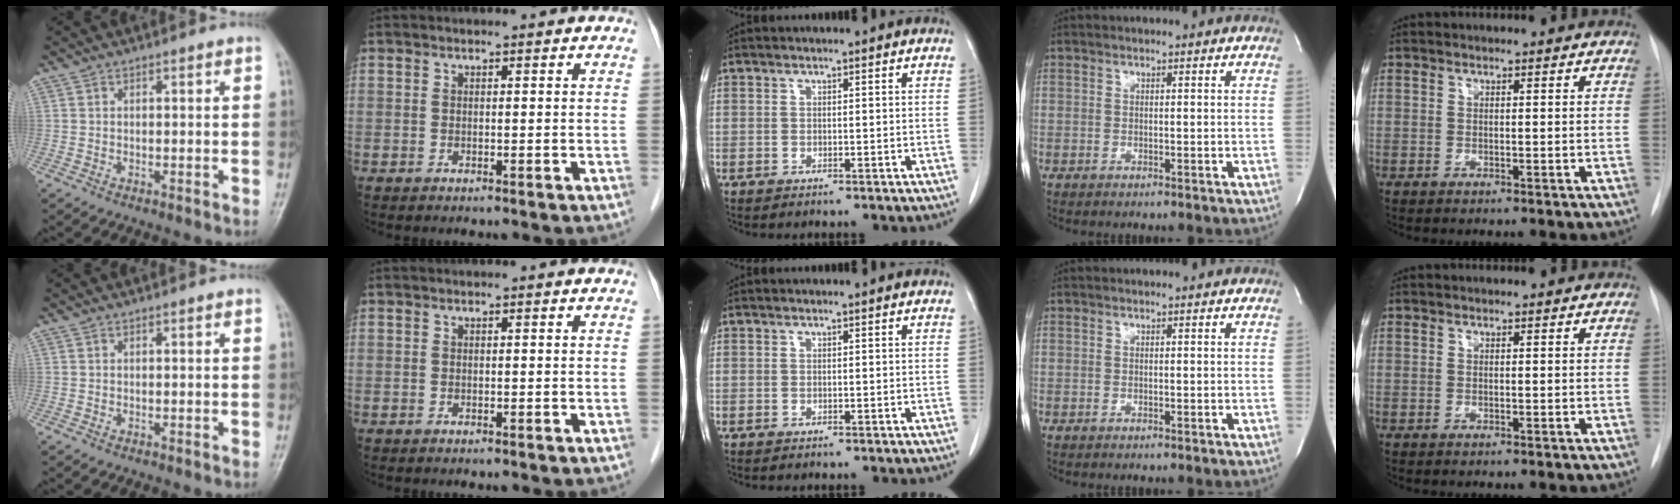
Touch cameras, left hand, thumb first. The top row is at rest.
{}